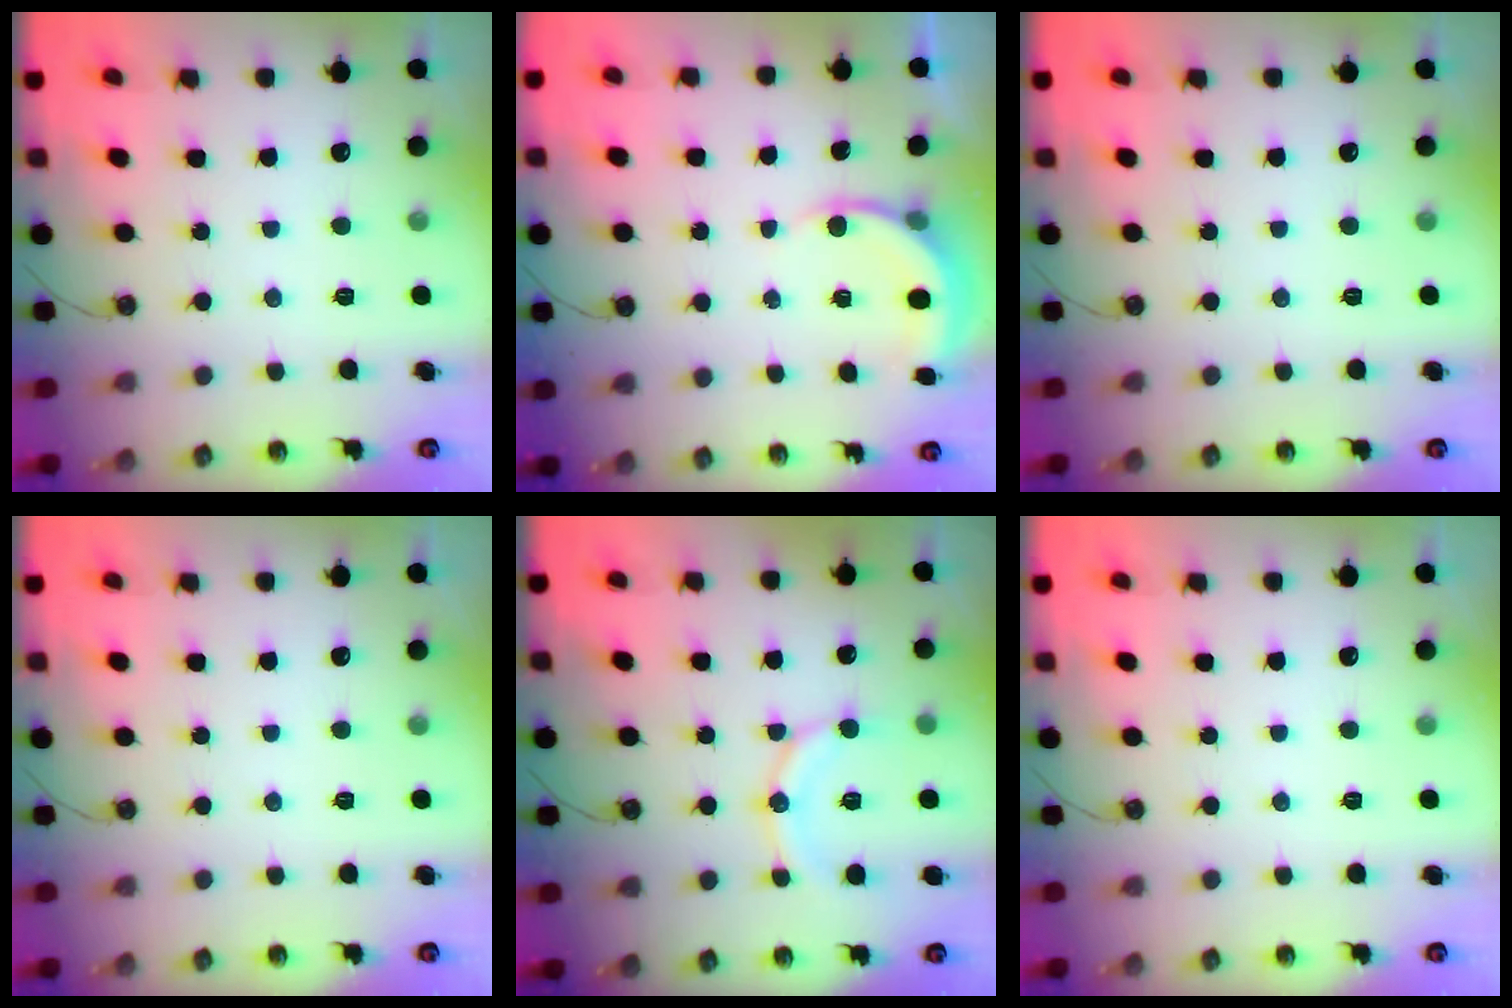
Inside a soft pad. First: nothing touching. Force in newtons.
{"total": 5.4, "press": 5.4, "slide": 0.2}
{"total": 0.0}
{"total": 0.0}
{"total": 12.3, "press": 12.0, "slide": 2.7}
{"total": 0.0}